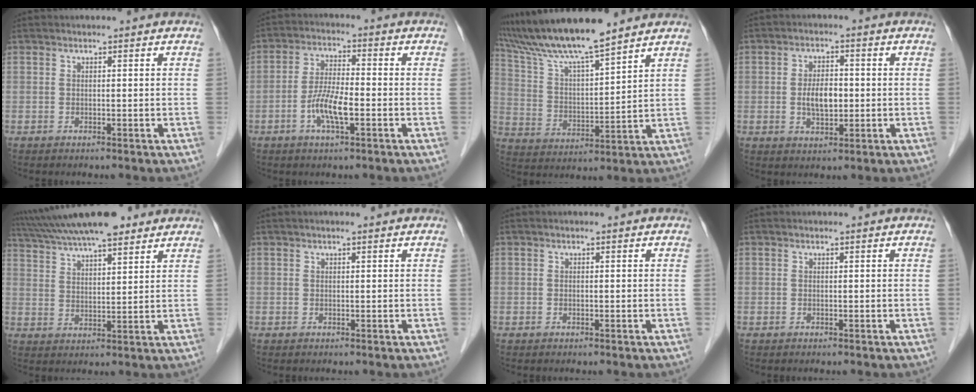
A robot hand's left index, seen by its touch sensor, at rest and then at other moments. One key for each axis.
{"total": 6.3, "fx": -2.4, "fy": 1.2, "fz": 5.7, "tx": -0.119, "ty": -0.004, "tz": -0.048}
{"total": 13.3, "fx": 11.7, "fy": 0.0, "fz": 6.4, "tx": -0.126, "ty": 0.011, "tz": 0.219}
{"total": 4.9, "fx": -0.6, "fy": 2.4, "fz": 4.3, "tx": -0.083, "ty": 0.001, "tz": -0.007}
{"total": 16.9, "fx": 14.0, "fy": 3.4, "fz": 8.8, "tx": -0.162, "ty": 0.039, "tz": 0.227}
{"total": 0.9, "fx": 0.7, "fy": 0.1, "fz": 0.6, "tx": -0.011, "ty": 0.008, "tz": 0.010}
{"total": 0.0}
{"total": 0.0}